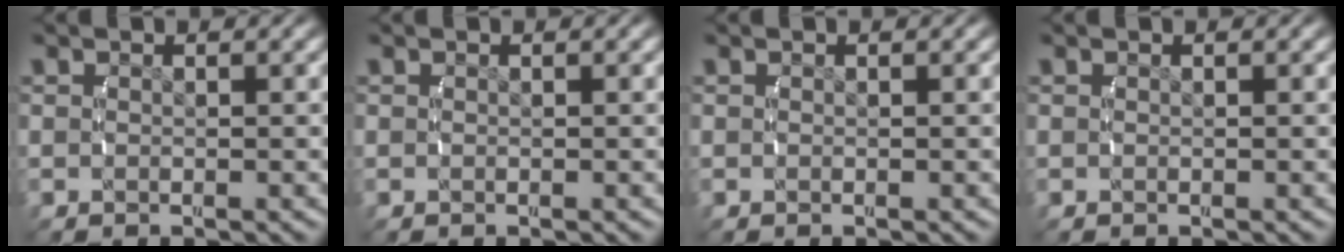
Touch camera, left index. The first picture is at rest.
{"total": 0.0}
{"total": 0.0}
{"total": 0.0}